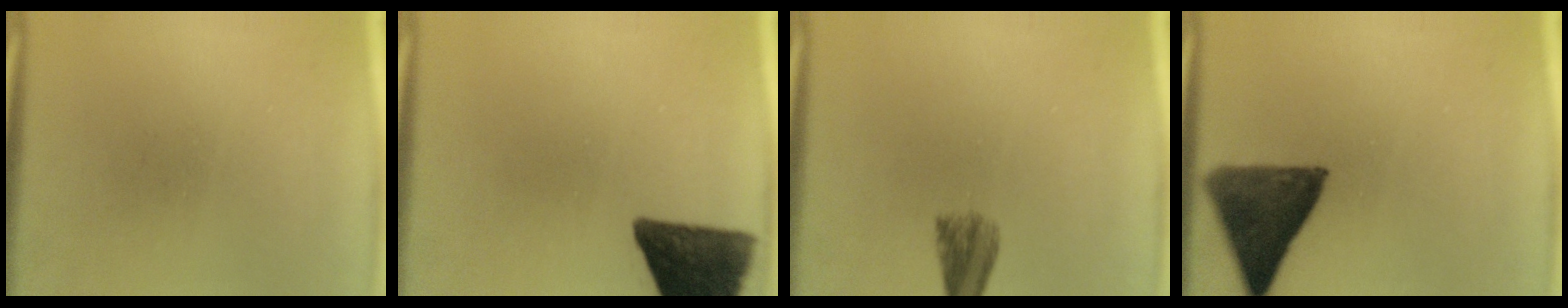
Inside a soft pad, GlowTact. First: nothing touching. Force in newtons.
{"total": 13.6}
{"total": 4.1}
{"total": 11.6}